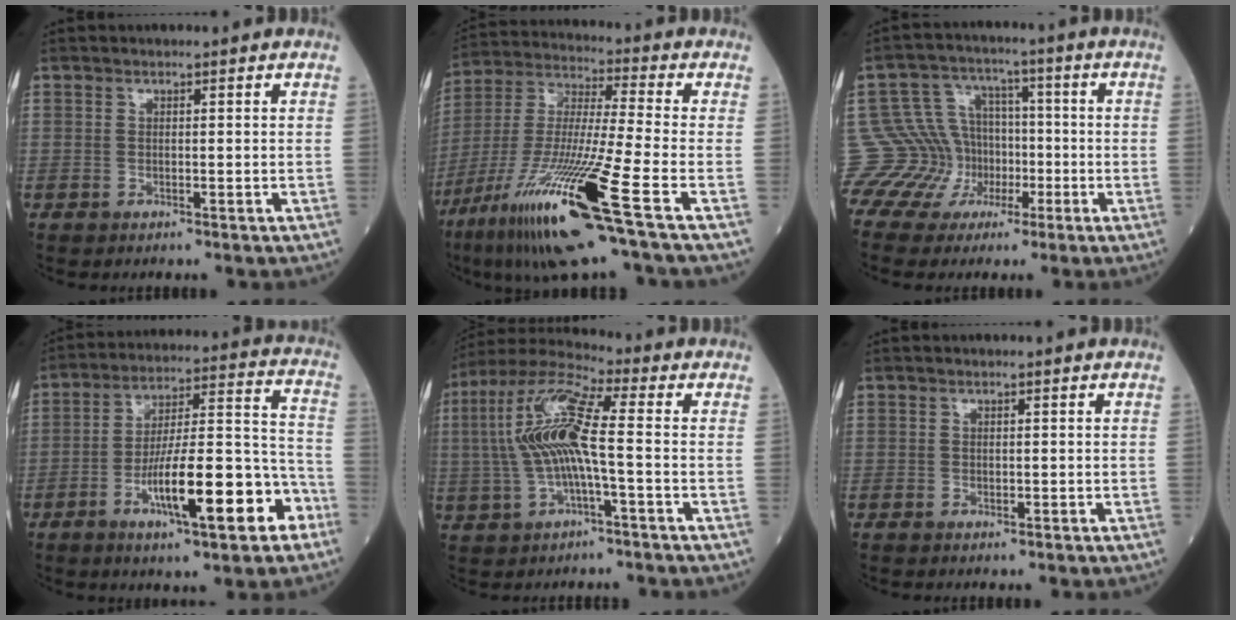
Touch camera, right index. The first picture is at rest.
{"total": 20.9, "force": [-10.8, -0.3, 17.8], "torque": [-0.372, -0.055, -0.204]}
{"total": 12.7, "force": [-3.5, 11.9, 2.8], "torque": [-0.089, 0.055, -0.039]}
{"total": 17.1, "force": [-7.8, 3.1, 15.0], "torque": [-0.245, 0.015, -0.116]}
{"total": 11.6, "force": [-0.3, 1.6, 11.5], "torque": [-0.244, 0.025, -0.011]}
{"total": 0.0}